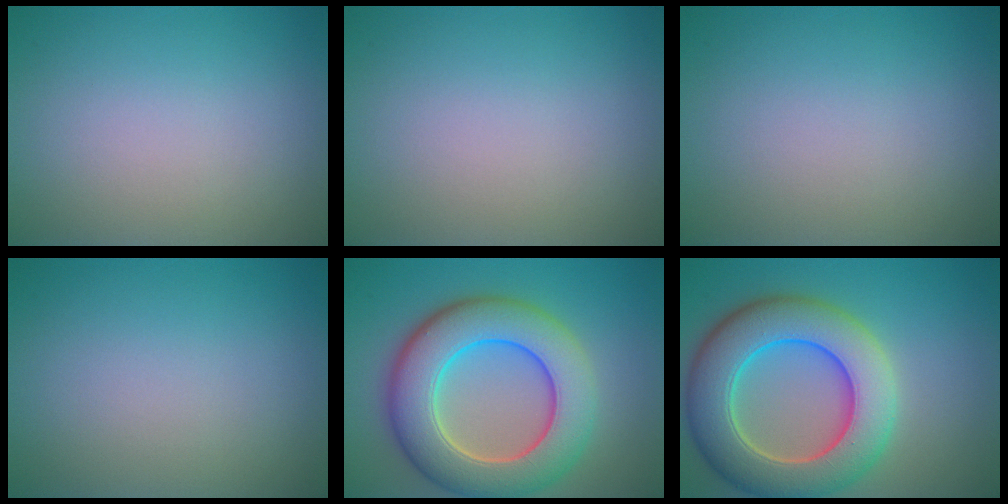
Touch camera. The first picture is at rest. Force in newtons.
{"total": 0.0}
{"total": 0.0}
{"total": 0.0}
{"total": 10.2, "press": 10.2, "slide": 0.8}
{"total": 10.3, "press": 10.3, "slide": 0.9}